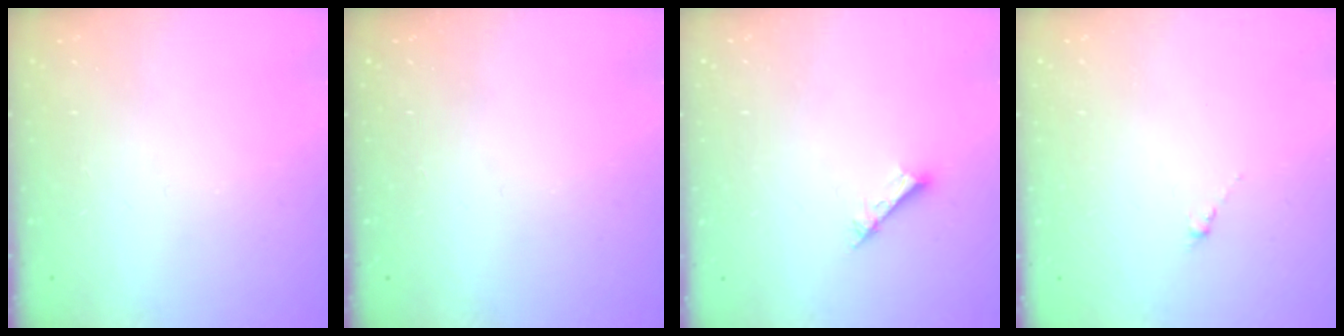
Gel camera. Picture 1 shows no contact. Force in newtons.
{"total": 0.0}
{"total": 2.2, "press": 2.1, "slide": 0.4}
{"total": 0.0}